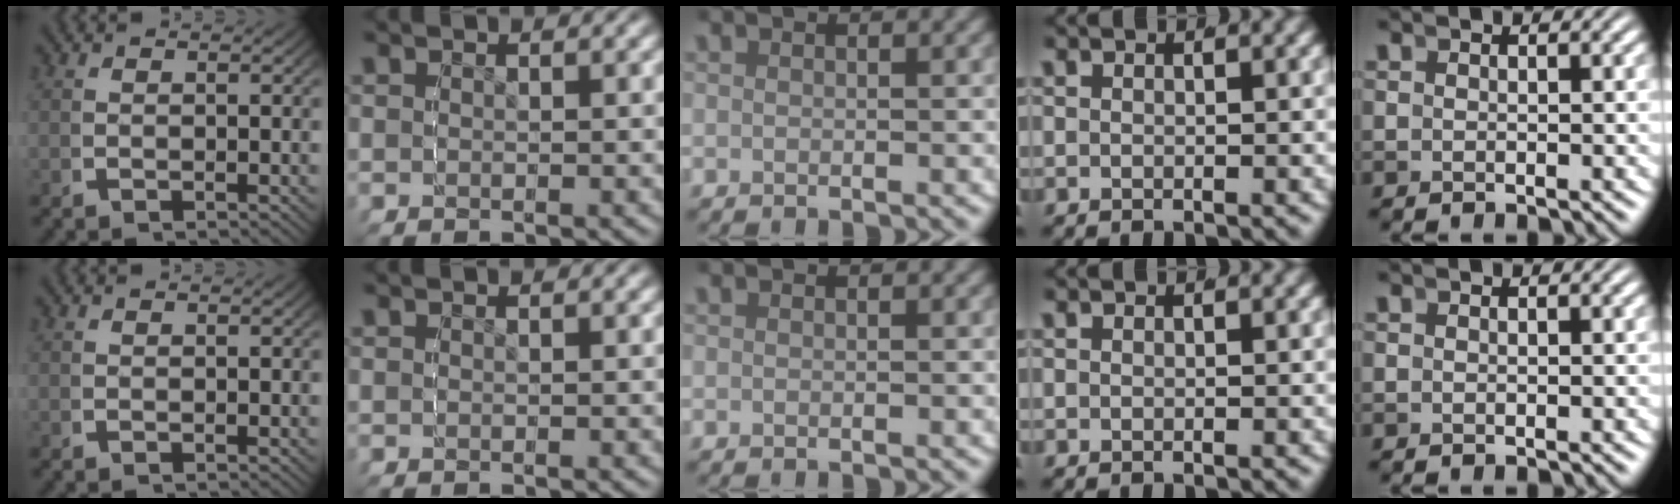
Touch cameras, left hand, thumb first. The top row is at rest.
{}